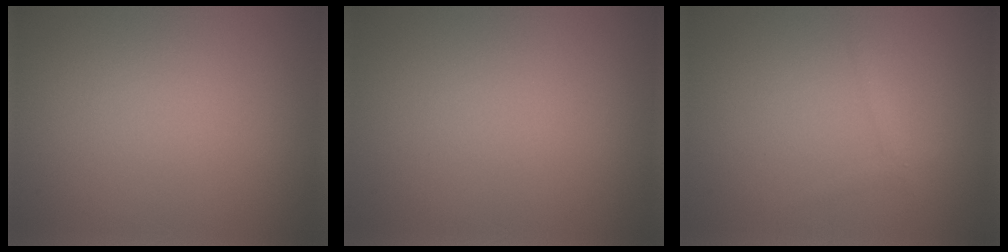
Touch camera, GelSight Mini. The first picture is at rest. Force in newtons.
{"total": 0.0}
{"total": 0.9, "press": 0.9, "slide": 0.1}